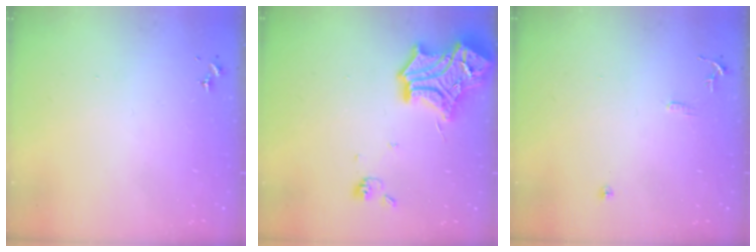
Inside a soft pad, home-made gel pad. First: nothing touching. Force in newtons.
{"total": 19.1, "press": 19.0, "slide": 1.6}
{"total": 7.1, "press": 7.1, "slide": 0.7}